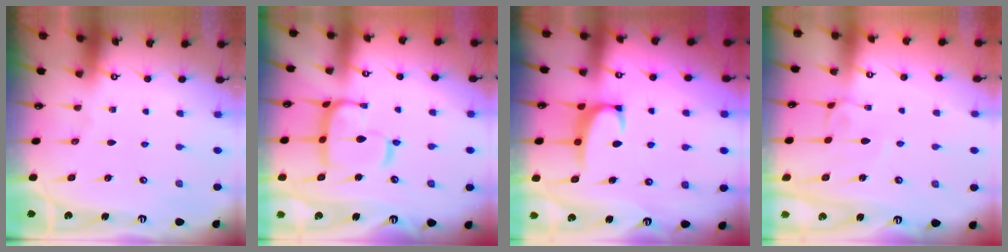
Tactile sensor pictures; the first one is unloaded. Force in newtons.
{"total": 11.6, "press": 11.5, "slide": 1.3}
{"total": 2.3, "press": 2.2, "slide": 0.6}
{"total": 5.1, "press": 5.1, "slide": 0.1}